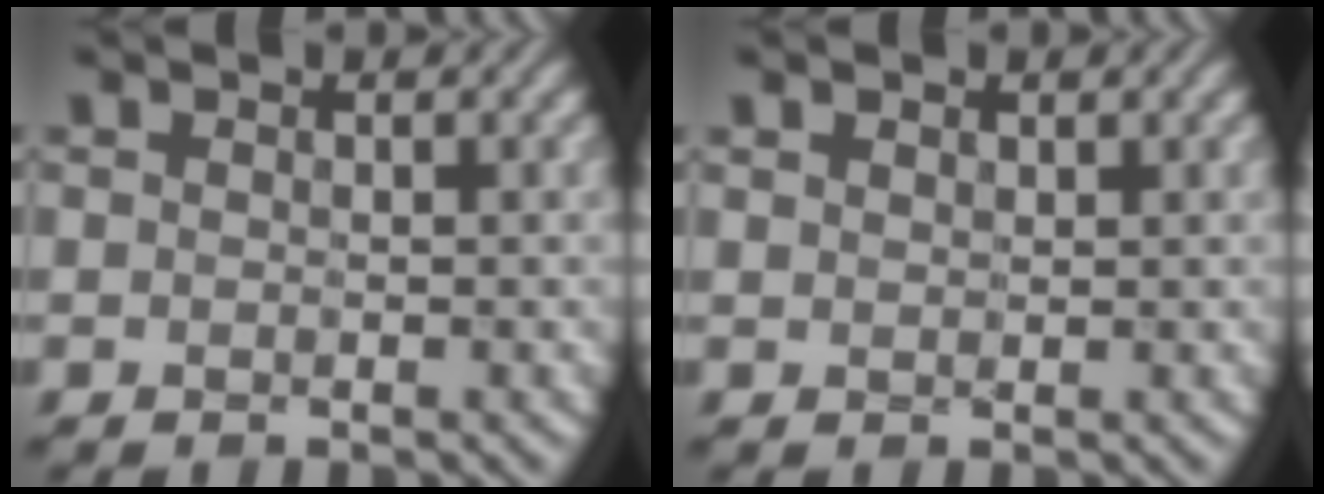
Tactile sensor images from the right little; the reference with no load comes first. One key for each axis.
{"total": 1.2, "fx": 0.8, "fy": 0.7, "fz": 0.4, "tx": -0.011, "ty": 0.000, "tz": 0.020}